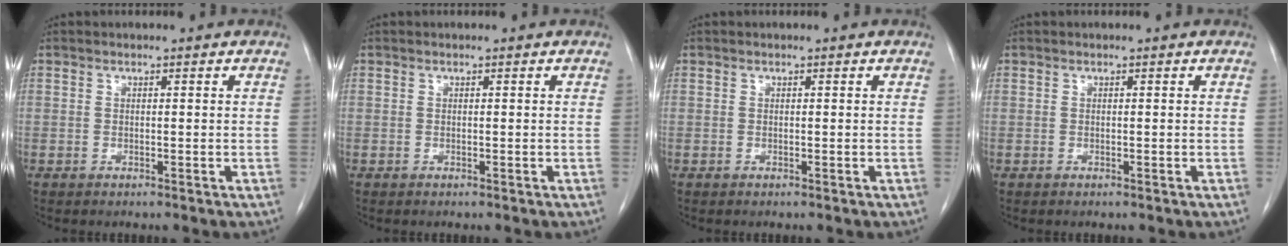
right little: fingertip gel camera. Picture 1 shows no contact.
{"total": 0.0}
{"total": 0.0}
{"total": 0.0}